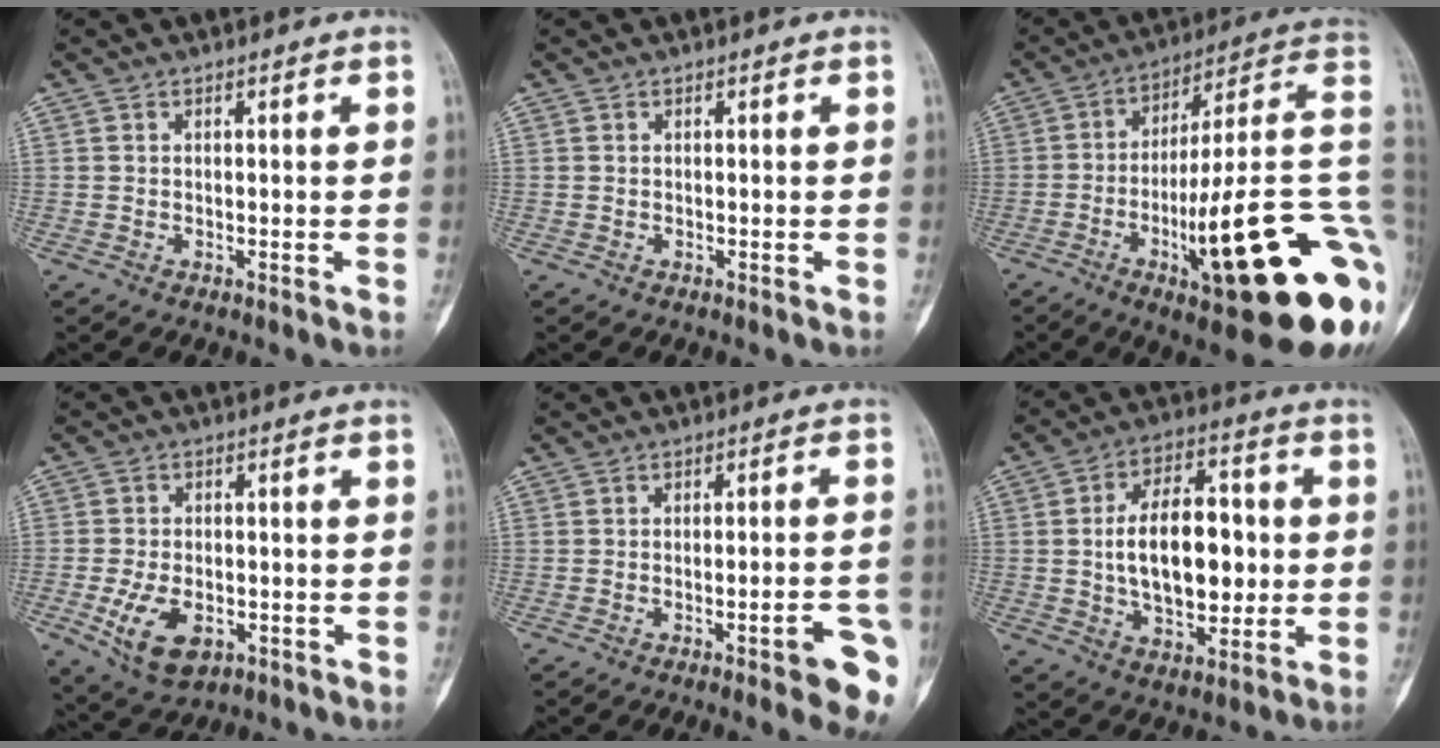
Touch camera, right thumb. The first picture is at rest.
{"total": 0.0}
{"total": 29.9, "force": [-7.9, 6.1, 28.2], "torque": [-0.337, 0.025, -0.114]}
{"total": 9.4, "force": [-3.2, 5.6, 6.8], "torque": [-0.118, 0.002, -0.046]}
{"total": 9.6, "force": [-4.4, 1.9, 8.3], "torque": [-0.088, 0.019, -0.049]}
{"total": 16.6, "force": [0.0, 9.6, 13.5], "torque": [-0.186, 0.020, 0.001]}